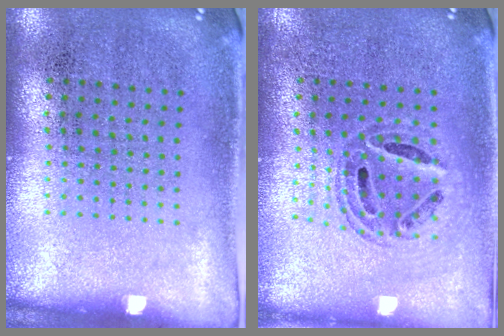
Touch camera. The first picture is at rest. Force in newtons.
{"total": 0.7, "press": 0.7, "slide": 0.3}